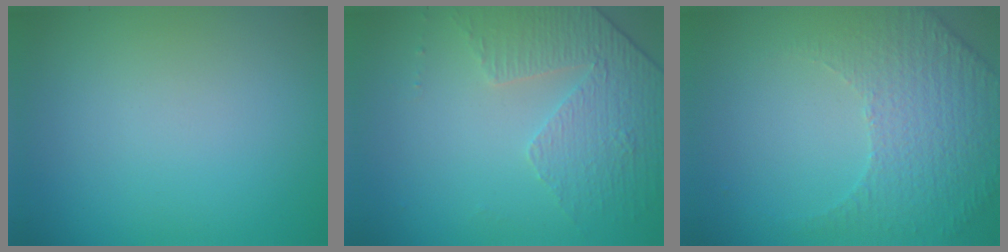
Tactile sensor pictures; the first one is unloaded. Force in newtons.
{"total": 4.7, "press": 3.3, "slide": 3.4}
{"total": 5.2, "press": 3.4, "slide": 4.0}